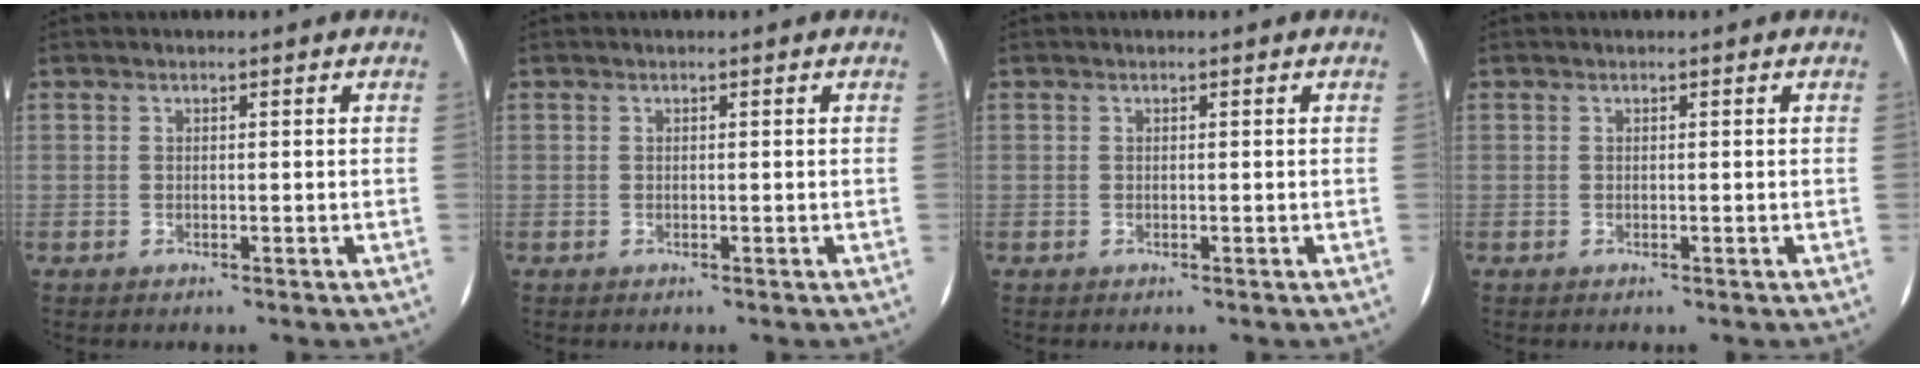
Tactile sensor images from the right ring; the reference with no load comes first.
{"total": 0.0}
{"total": 0.0}
{"total": 0.0}